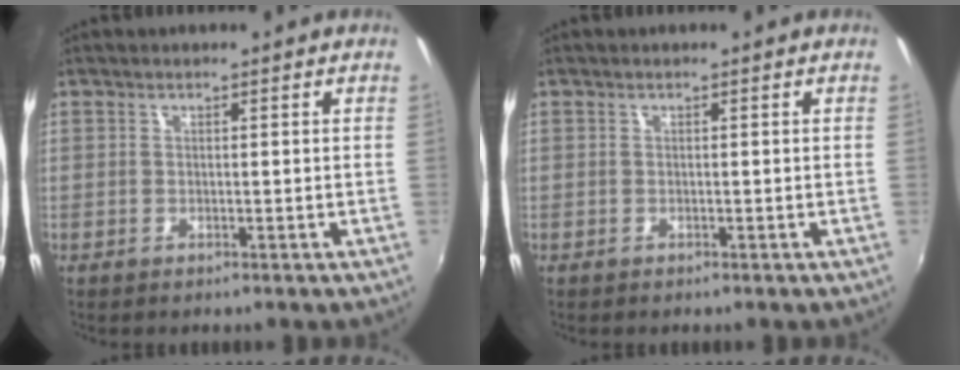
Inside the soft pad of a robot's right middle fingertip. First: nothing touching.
{"total": 0.0}